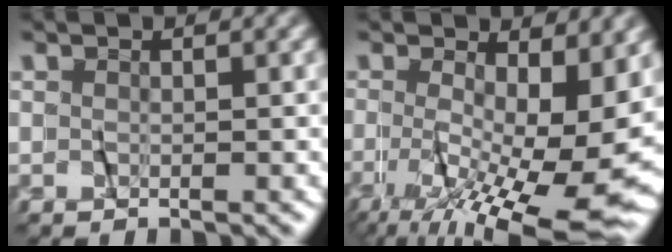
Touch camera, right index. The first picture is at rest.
{"total": 8.6, "force": [-3.0, 2.0, 7.8], "torque": [-0.099, -0.043, -0.025]}